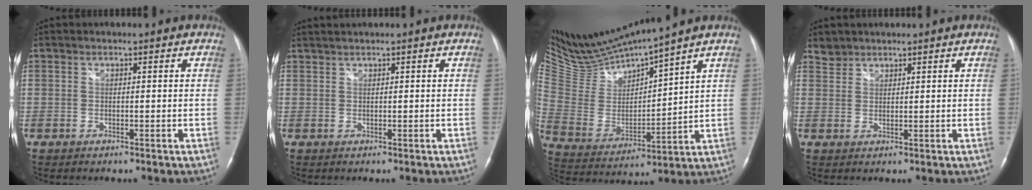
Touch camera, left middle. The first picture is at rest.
{"total": 1.4, "force": [1.3, -0.2, 0.6], "torque": [-0.013, 0.012, 0.028]}
{"total": 13.2, "force": [12.6, -1.1, 3.7], "torque": [-0.089, -0.014, 0.263]}
{"total": 2.0, "force": [1.7, 0.9, -0.3], "torque": [0.007, 0.008, 0.032]}